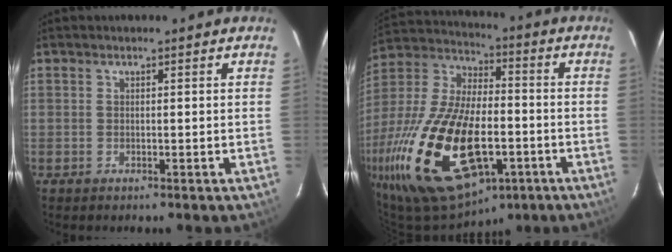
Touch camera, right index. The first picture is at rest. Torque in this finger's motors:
{"motor_torque": [2.14, 0.00, 1.05, 0.21]}